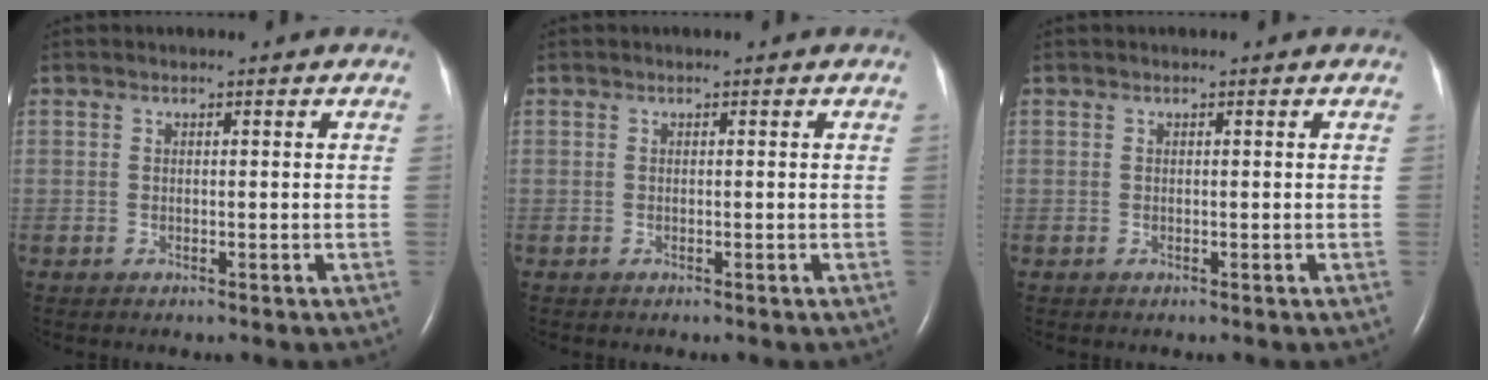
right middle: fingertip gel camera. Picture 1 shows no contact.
{"total": 0.0}
{"total": 0.0}